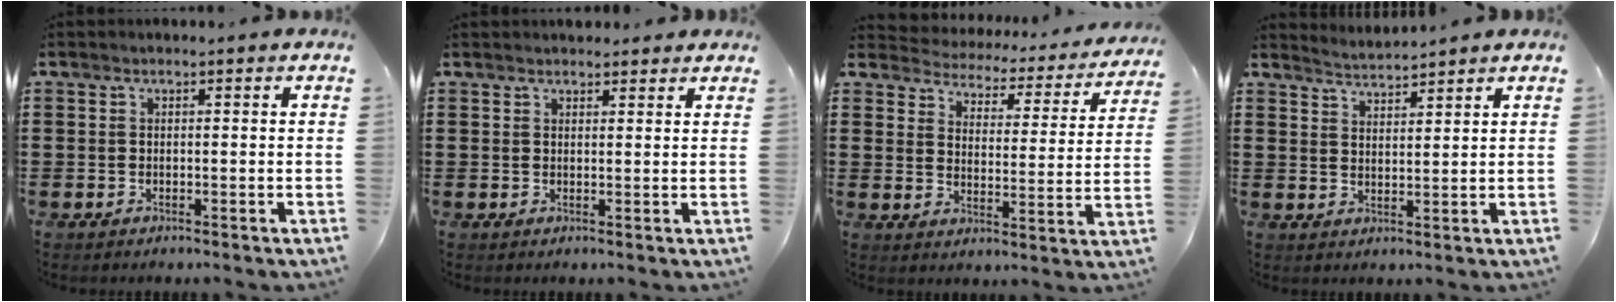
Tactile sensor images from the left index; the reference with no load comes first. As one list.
[{"total": 1.7, "force": [1.7, 0.4, 0.1], "torque": [0.002, 0.000, 0.032]}, {"total": 2.5, "force": [2.4, 0.5, -0.1], "torque": [-0.022, -0.027, 0.032]}, {"total": 2.8, "force": [2.8, -0.5, -0.2], "torque": [-0.004, -0.012, 0.051]}]